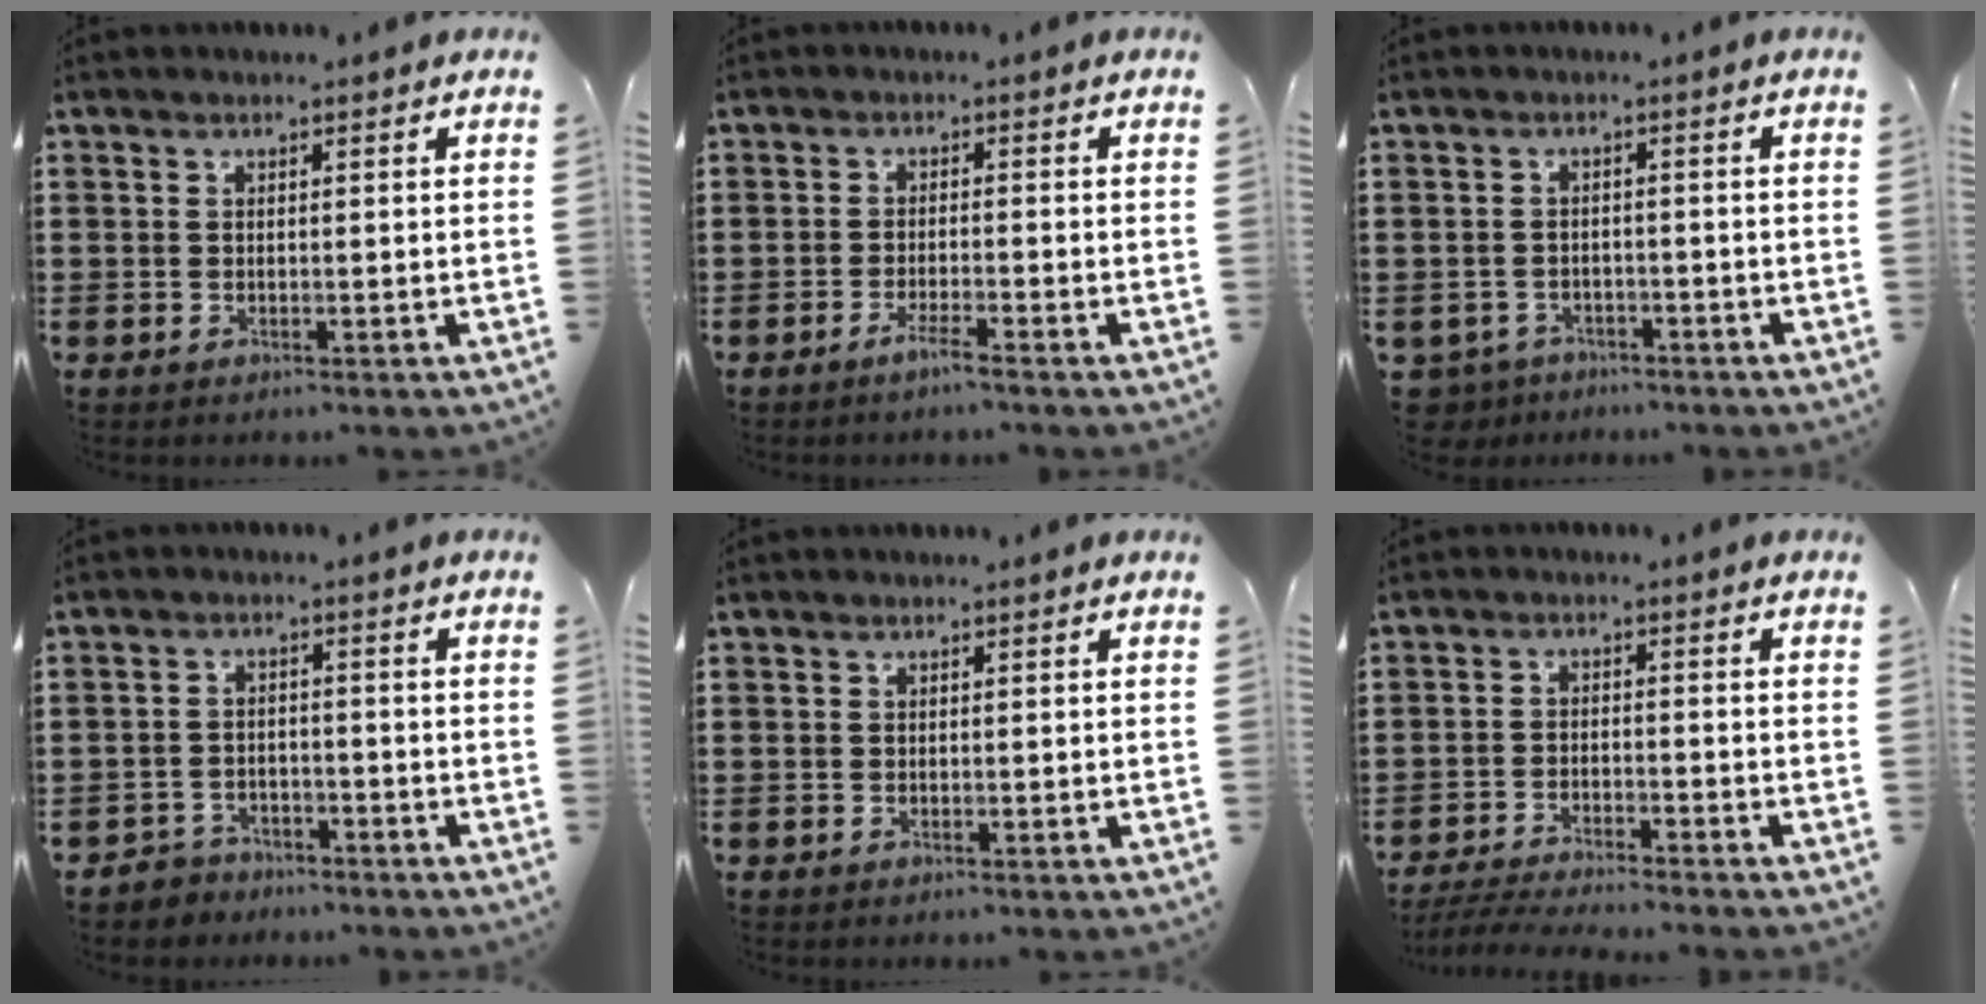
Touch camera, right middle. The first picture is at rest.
{"total": 2.4, "force": [-1.8, -0.1, 1.7], "torque": [-0.028, 0.001, -0.033]}
{"total": 2.5, "force": [-2.4, 0.7, -0.1], "torque": [-0.016, -0.004, -0.057]}
{"total": 2.8, "force": [-2.6, 0.9, -0.2], "torque": [-0.007, 0.000, -0.059]}
{"total": 0.0}
{"total": 4.0, "force": [-3.8, -0.1, 1.1], "torque": [-0.034, -0.011, -0.080]}